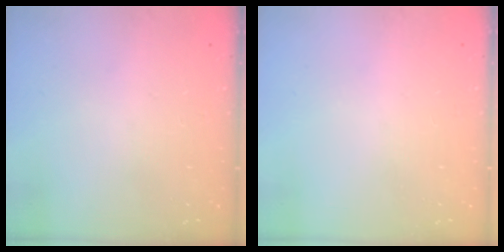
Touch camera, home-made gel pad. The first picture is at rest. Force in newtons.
{"total": 0.0}